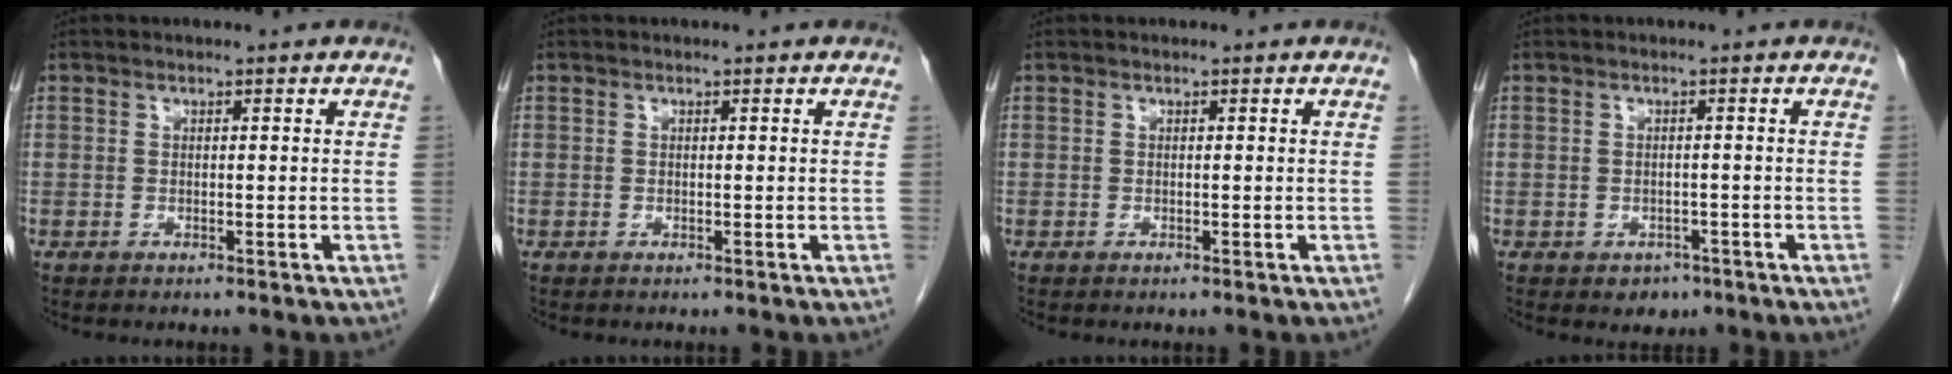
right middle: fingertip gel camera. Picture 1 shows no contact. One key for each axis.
{"total": 0.0}
{"total": 0.0}
{"total": 2.4, "fx": -1.4, "fy": 1.7, "fz": 0.9, "tx": -0.008, "ty": 0.004, "tz": -0.011}